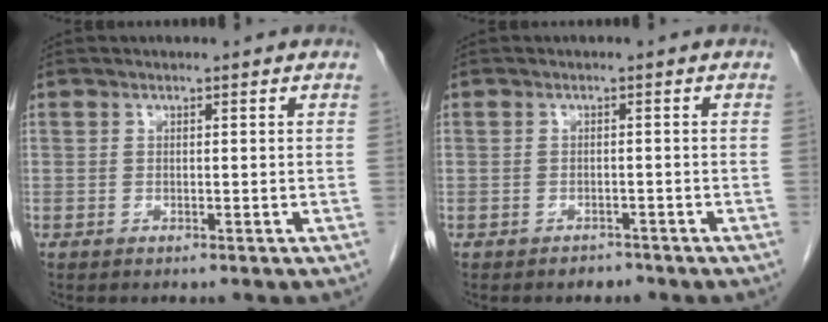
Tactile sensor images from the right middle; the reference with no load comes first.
{"total": 1.4, "force": [-1.2, 0.8, 0.0], "torque": [-0.007, 0.002, -0.019]}